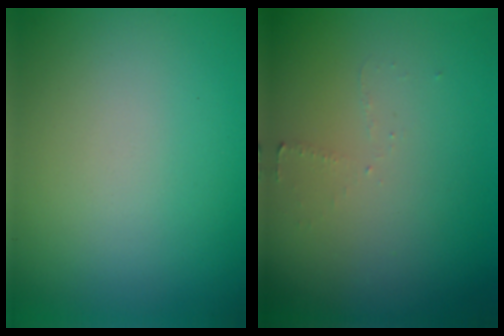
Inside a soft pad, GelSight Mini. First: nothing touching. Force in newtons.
{"total": 0.9, "press": 0.8, "slide": 0.3}